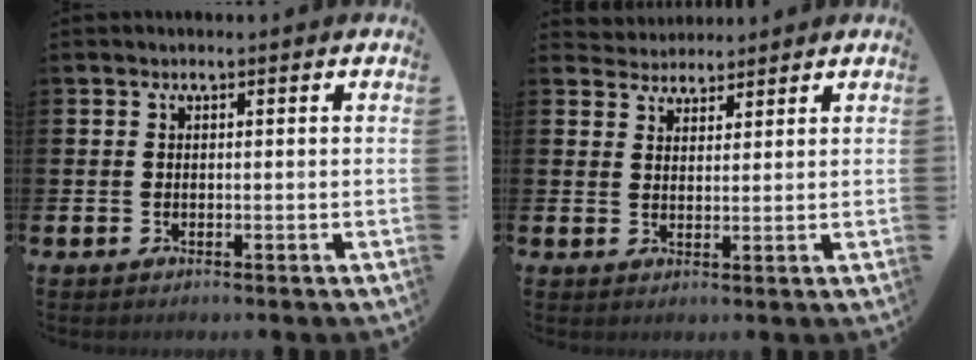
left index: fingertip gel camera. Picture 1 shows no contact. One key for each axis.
{"total": 3.3, "fx": 3.0, "fy": 1.1, "fz": -0.5, "tx": -0.002, "ty": -0.011, "tz": 0.055}